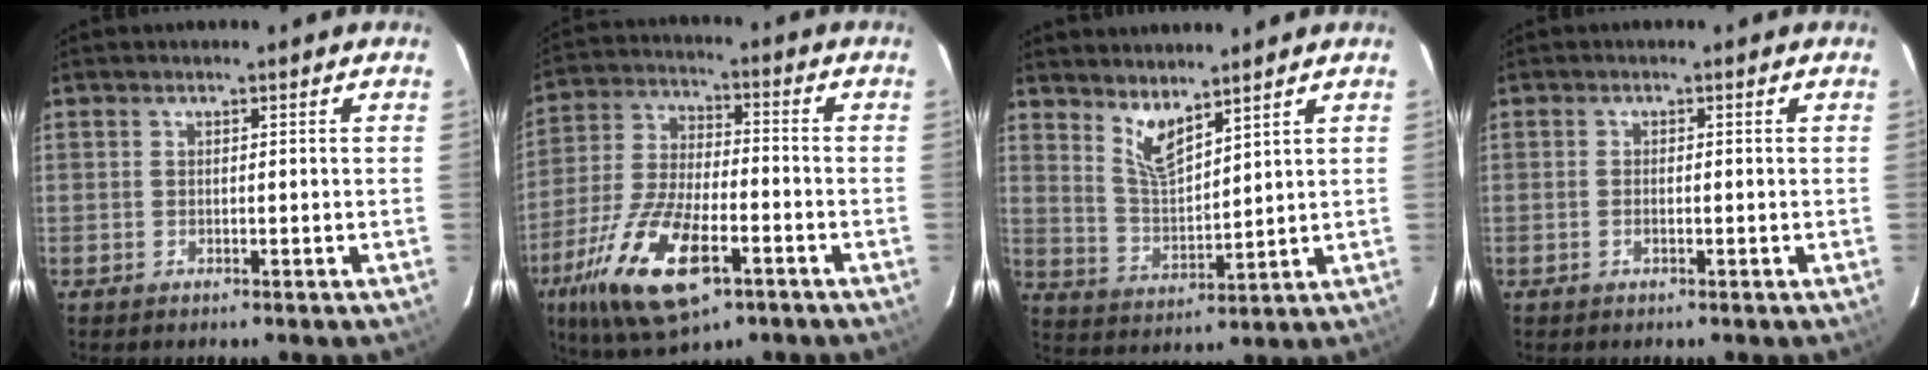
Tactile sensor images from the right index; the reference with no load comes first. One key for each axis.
{"total": 18.5, "fx": -9.1, "fy": 7.0, "fz": 14.5, "tx": -0.305, "ty": -0.037, "tz": -0.167}
{"total": 6.4, "fx": 4.9, "fy": 1.7, "fz": 3.7, "tx": -0.071, "ty": -0.010, "tz": 0.100}
{"total": 0.9, "fx": -0.3, "fy": 0.3, "fz": 0.8, "tx": -0.017, "ty": 0.001, "tz": -0.007}